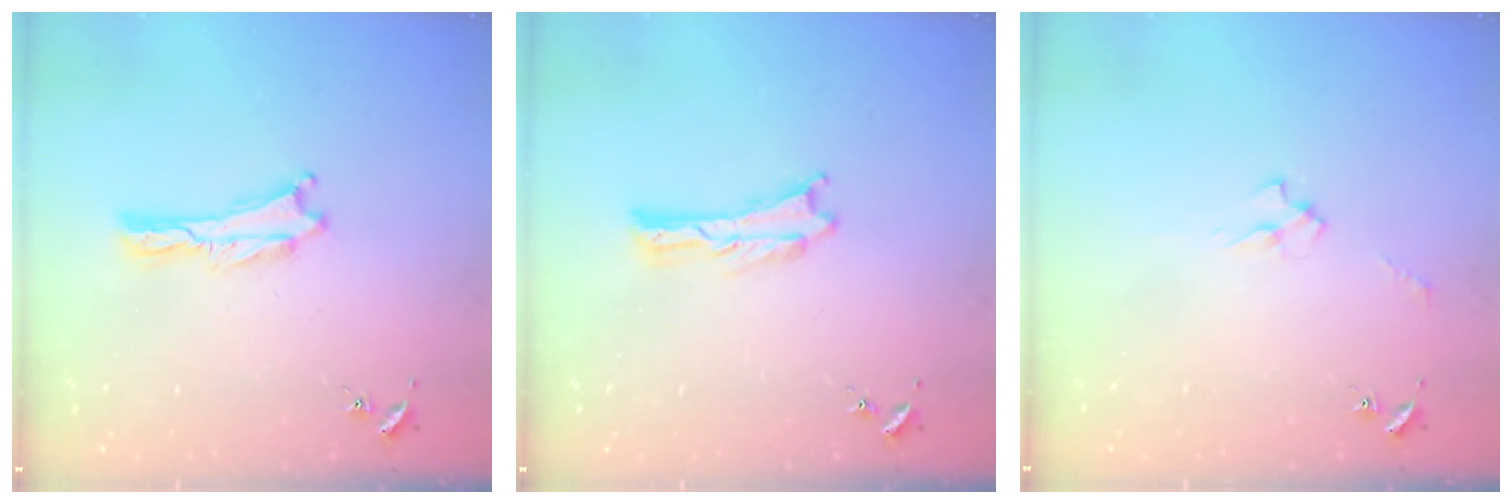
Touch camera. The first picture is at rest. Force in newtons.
{"total": 0.0}
{"total": 2.4, "press": 2.4, "slide": 0.4}